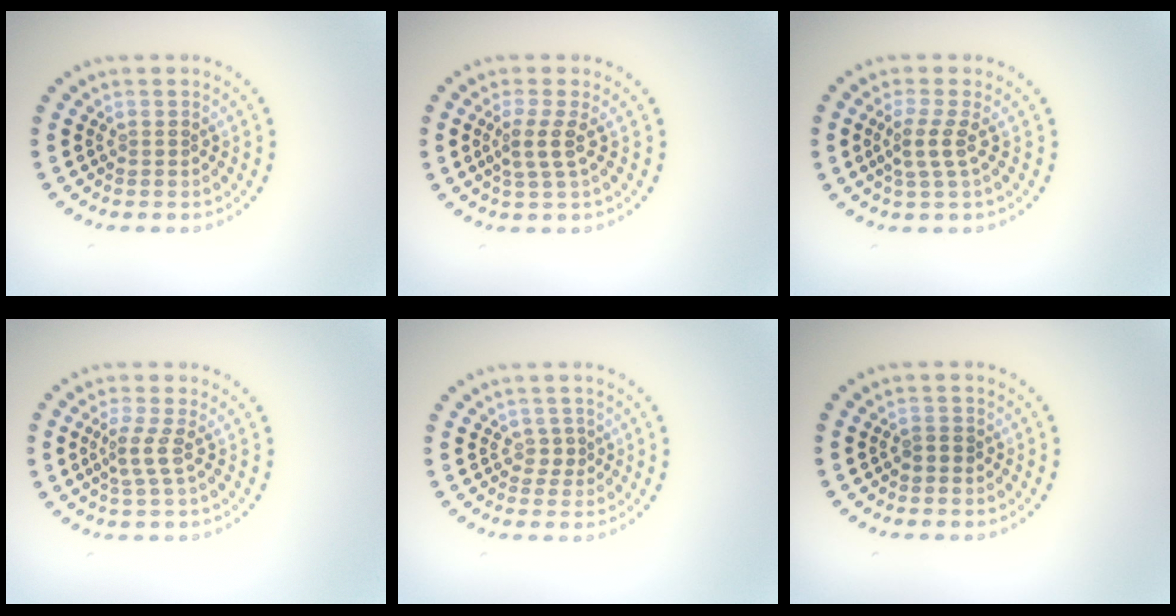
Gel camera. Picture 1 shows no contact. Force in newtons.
{"total": 2.2, "press": 1.6, "slide": 1.4}
{"total": 2.1, "press": 1.6, "slide": 1.4}
{"total": 2.1, "press": 1.5, "slide": 1.5}
{"total": 1.0, "press": 0.8, "slide": 0.5}
{"total": 0.8, "press": 0.8, "slide": 0.1}